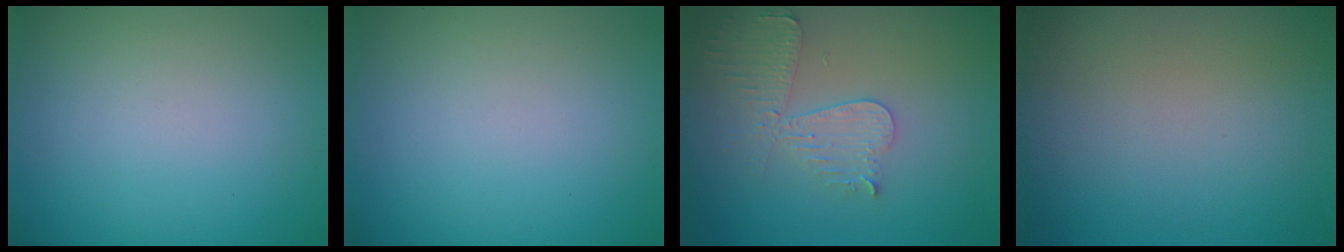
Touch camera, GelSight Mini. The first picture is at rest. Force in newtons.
{"total": 0.0}
{"total": 3.6, "press": 3.2, "slide": 1.6}
{"total": 0.0}